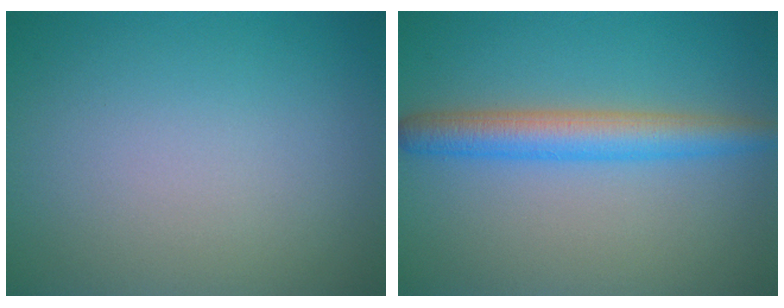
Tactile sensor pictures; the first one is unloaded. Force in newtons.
{"total": 4.3, "press": 4.3, "slide": 0.0}